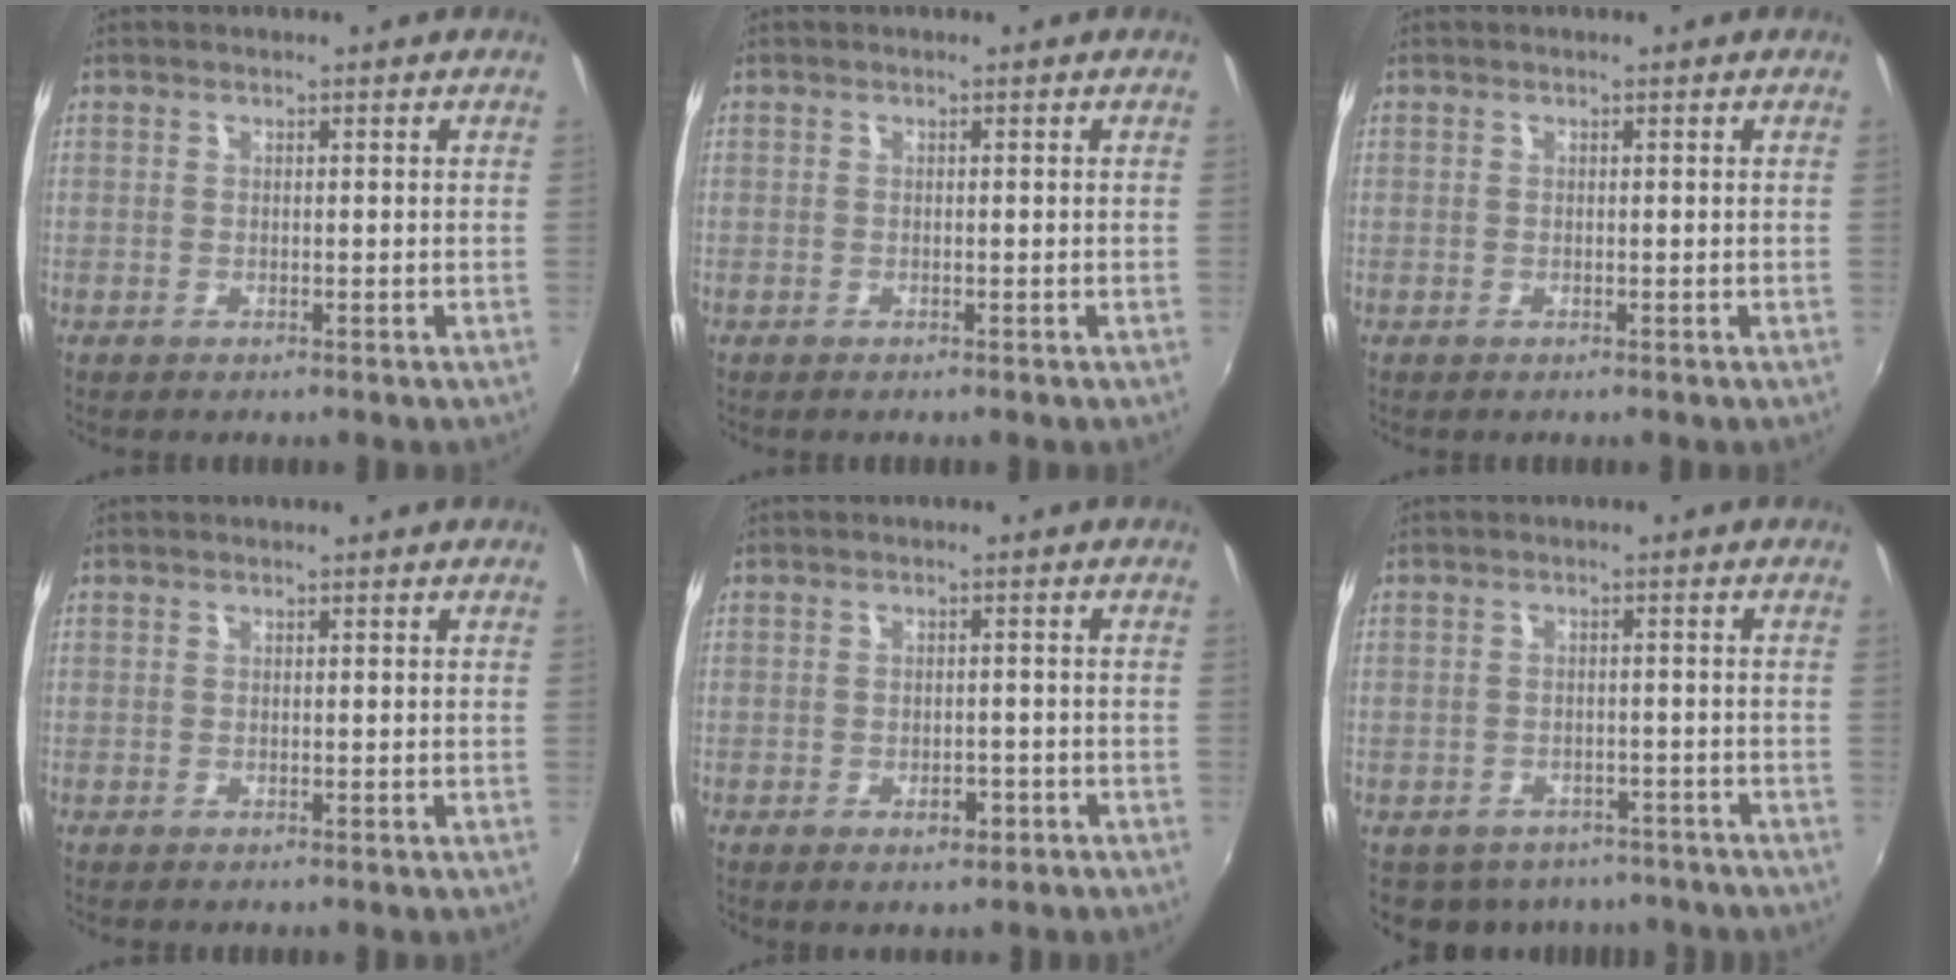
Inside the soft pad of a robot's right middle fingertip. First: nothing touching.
{"total": 0.0}
{"total": 0.0}
{"total": 0.0}
{"total": 3.1, "force": [-1.8, 1.9, 1.8], "torque": [-0.032, -0.004, -0.021]}
{"total": 9.2, "force": [-6.9, 5.4, 2.8], "torque": [-0.067, -0.005, -0.084]}